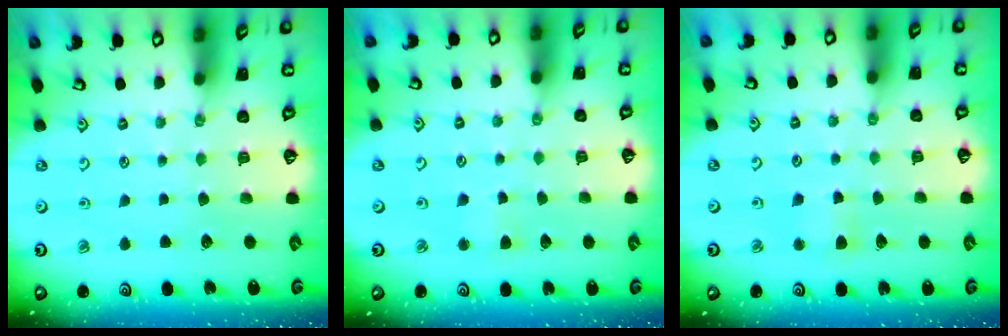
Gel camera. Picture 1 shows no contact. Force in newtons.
{"total": 2.4, "press": 2.3, "slide": 0.5}
{"total": 4.3, "press": 4.2, "slide": 0.7}